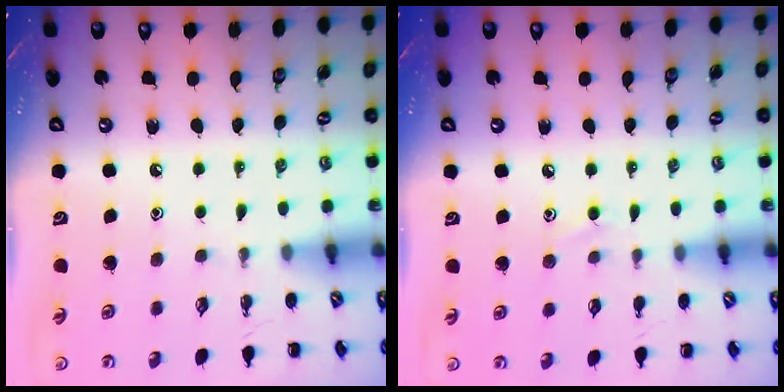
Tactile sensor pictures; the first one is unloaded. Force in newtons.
{"total": 6.8, "press": 6.4, "slide": 2.3}